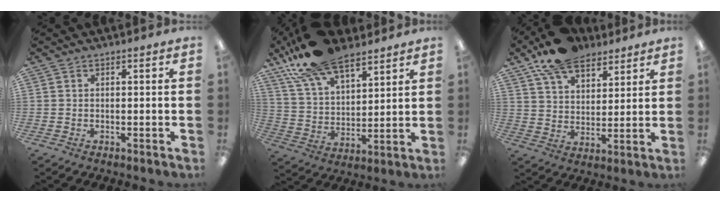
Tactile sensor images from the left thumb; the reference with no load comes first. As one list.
[{"total": 18.0, "force": [13.1, 8.1, 9.3], "torque": [-0.181, -0.061, 0.238]}, {"total": 12.7, "force": [9.6, 6.2, 5.5], "torque": [-0.094, -0.047, 0.179]}]